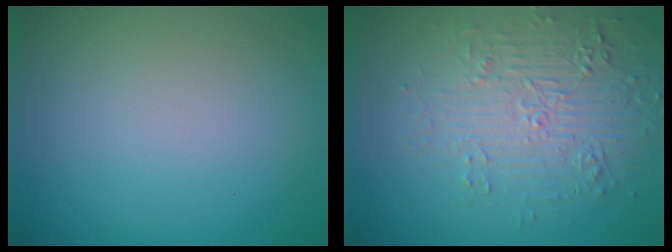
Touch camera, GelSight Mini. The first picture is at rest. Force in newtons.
{"total": 4.2, "press": 3.8, "slide": 1.8}